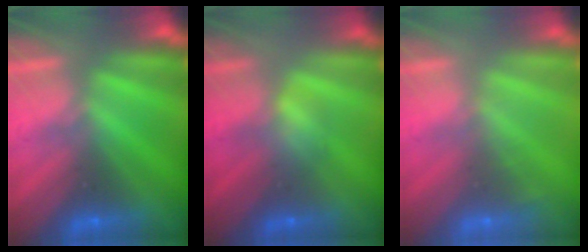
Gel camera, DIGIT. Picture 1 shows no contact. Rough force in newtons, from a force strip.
{"total": 3.0}
{"total": 1.6}